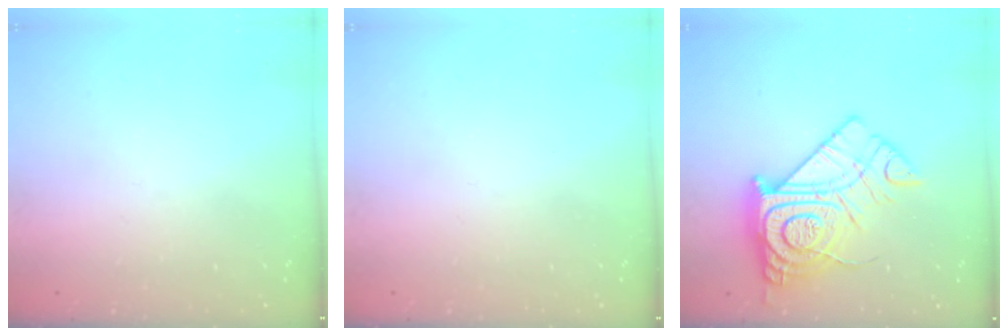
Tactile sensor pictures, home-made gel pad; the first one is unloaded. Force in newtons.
{"total": 1.8, "press": 1.8, "slide": 0.4}
{"total": 21.8, "press": 21.8, "slide": 2.0}